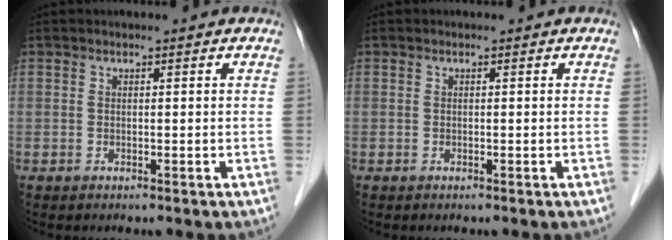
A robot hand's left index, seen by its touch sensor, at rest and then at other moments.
{"total": 0.0}